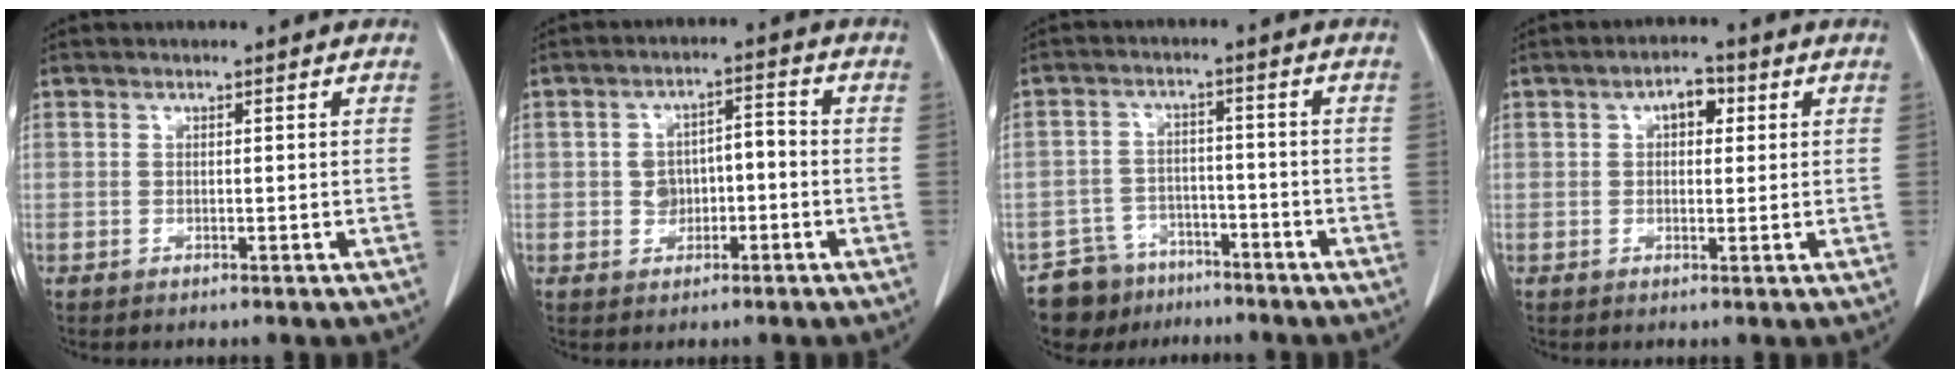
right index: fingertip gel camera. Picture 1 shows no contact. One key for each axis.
{"total": 4.6, "fx": -1.1, "fy": 3.2, "fz": 3.1, "tx": -0.047, "ty": 0.028, "tz": -0.013}
{"total": 7.2, "fx": -5.8, "fy": 4.4, "fz": -0.1, "tx": 0.007, "ty": 0.019, "tz": -0.095}
{"total": 3.7, "fx": 1.2, "fy": 2.0, "fz": 2.9, "tx": -0.043, "ty": 0.013, "tz": 0.016}